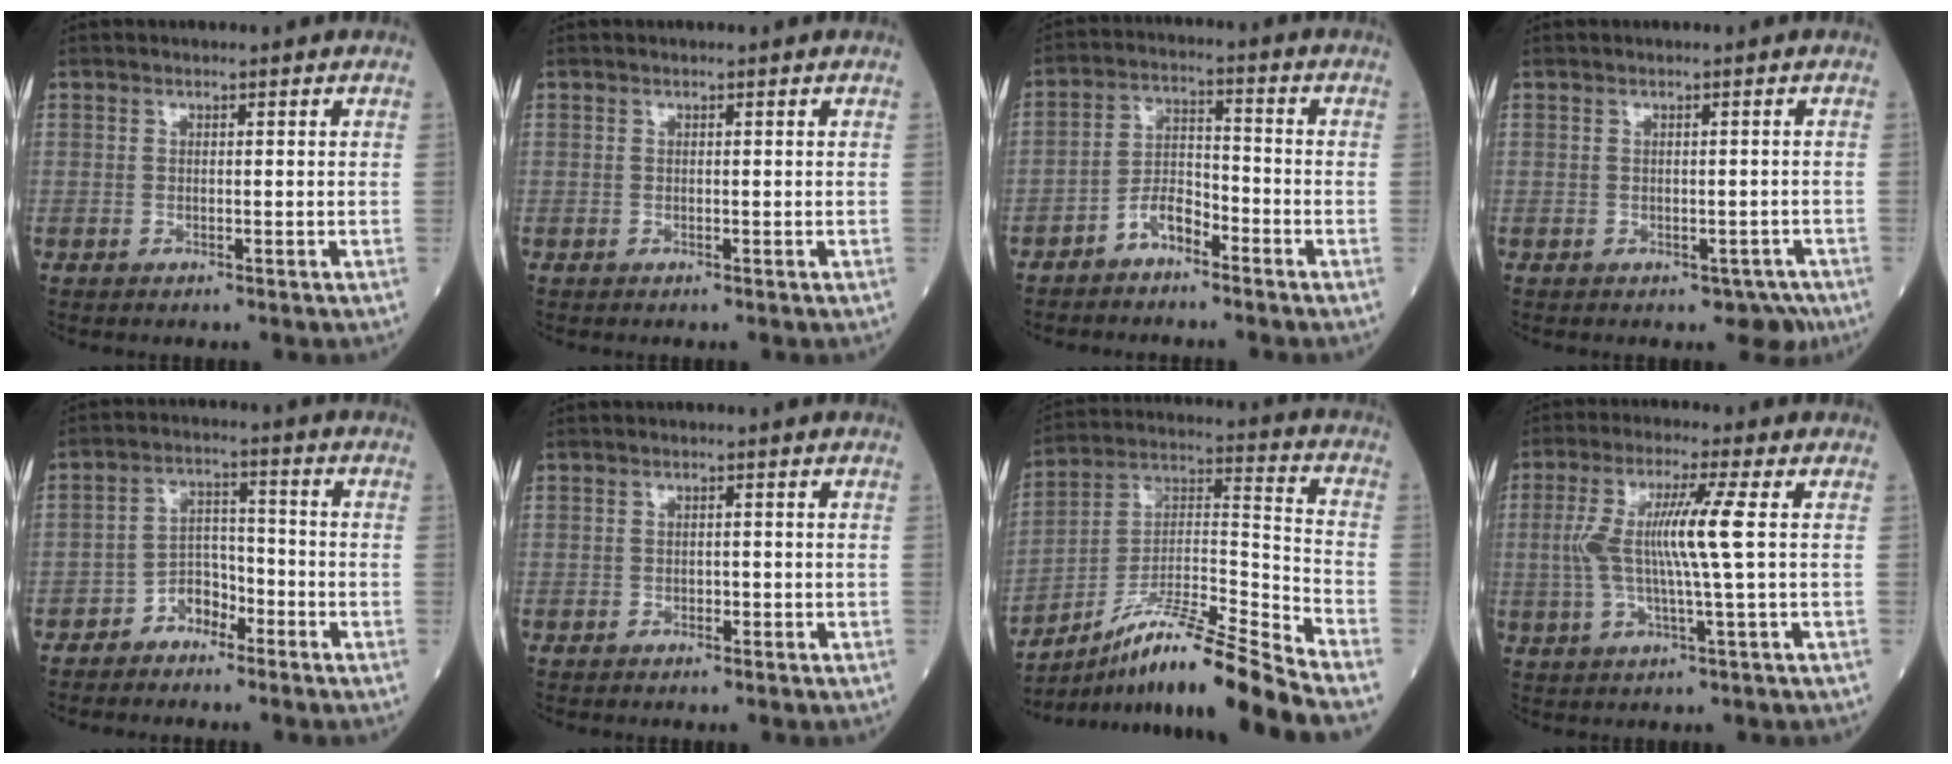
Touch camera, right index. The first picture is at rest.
{"total": 0.0}
{"total": 5.0, "force": [-3.6, 2.0, 2.8], "torque": [-0.056, 0.013, -0.071]}
{"total": 2.5, "force": [-1.3, 1.6, 1.4], "torque": [-0.008, 0.002, -0.007]}
{"total": 4.5, "force": [-3.2, 2.6, 1.8], "torque": [-0.025, 0.011, -0.060]}
{"total": 0.6, "force": [-0.3, 0.4, 0.3], "torque": [-0.001, 0.003, -0.007]}
{"total": 17.5, "force": [-14.2, -2.1, 10.0], "torque": [-0.177, 0.007, -0.252]}
{"total": 8.8, "force": [0.6, -0.8, 8.8], "torque": [-0.180, 0.006, 0.011]}